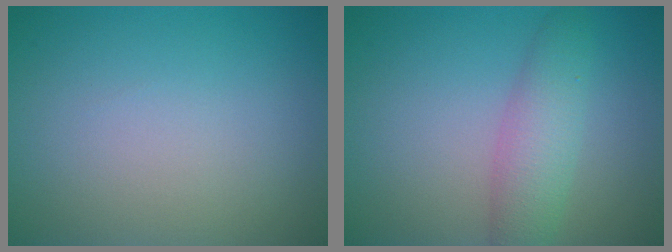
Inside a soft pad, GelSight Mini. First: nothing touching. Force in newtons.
{"total": 3.5, "press": 3.5, "slide": 0.1}